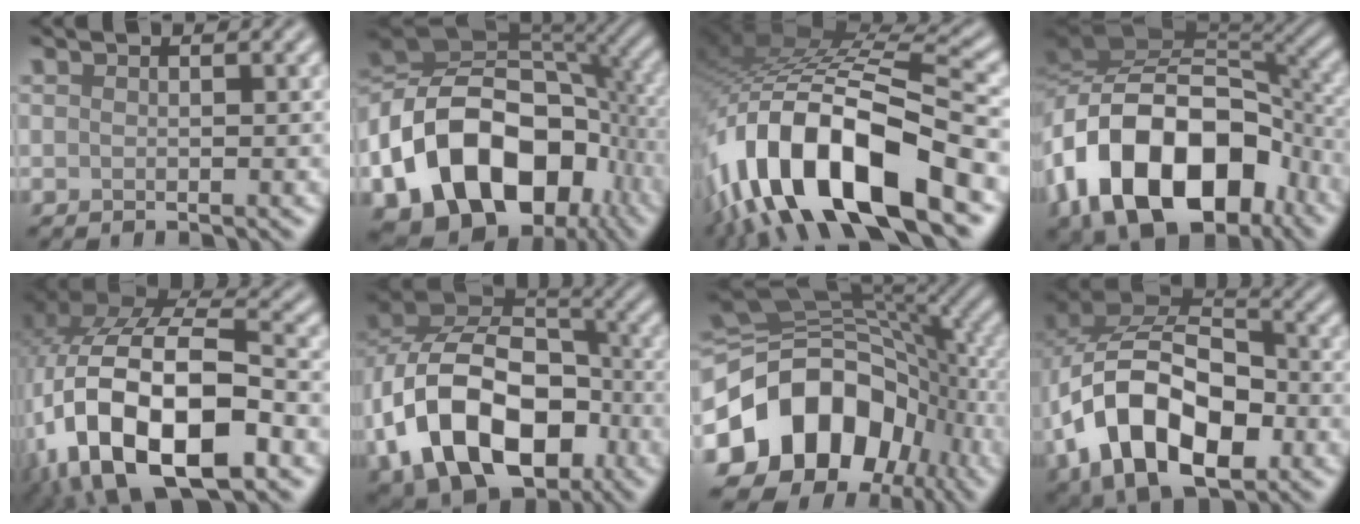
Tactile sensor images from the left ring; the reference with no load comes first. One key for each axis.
{"total": 17.5, "fx": -6.5, "fy": 11.8, "fz": 11.1, "tx": -0.197, "ty": -0.010, "tz": -0.119}
{"total": 15.0, "fx": -7.3, "fy": 5.9, "fz": 11.7, "tx": -0.220, "ty": -0.001, "tz": -0.127}
{"total": 15.2, "fx": -6.6, "fy": 9.7, "fz": 9.7, "tx": -0.168, "ty": 0.004, "tz": -0.117}
{"total": 16.4, "fx": -6.1, "fy": 9.0, "fz": 12.3, "tx": -0.238, "ty": -0.021, "tz": -0.100}
{"total": 14.8, "fx": -4.9, "fy": 9.8, "fz": 10.0, "tx": -0.190, "ty": -0.015, "tz": -0.088}
{"total": 15.2, "fx": -4.9, "fy": 11.5, "fz": 8.6, "tx": -0.163, "ty": -0.008, "tz": -0.097}
{"total": 13.9, "fx": -4.1, "fy": 8.7, "fz": 10.0, "tx": -0.186, "ty": -0.004, "tz": -0.076}